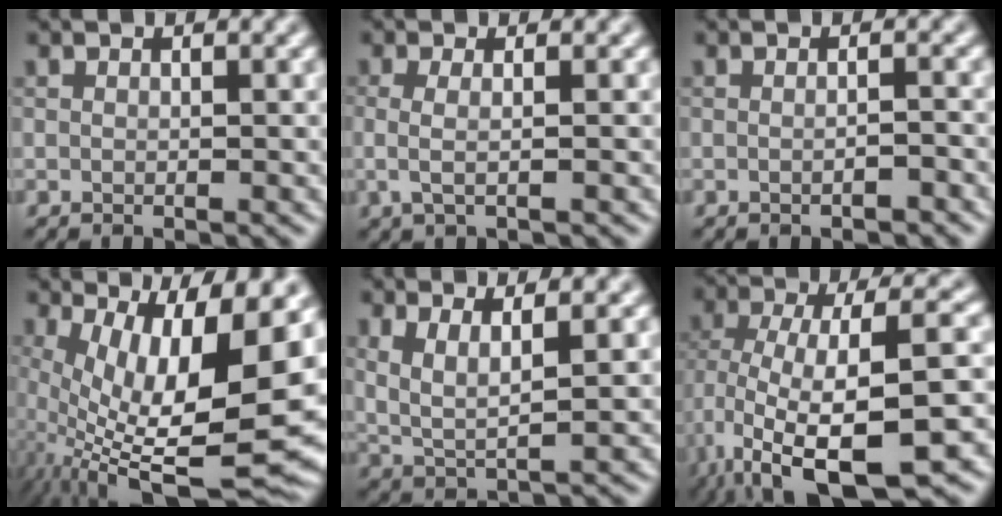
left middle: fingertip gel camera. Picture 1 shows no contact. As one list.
[{"total": 1.9, "force": [-0.1, 0.6, 1.8], "torque": [-0.034, -0.003, -0.006]}, {"total": 1.5, "force": [-0.7, 0.3, 1.3], "torque": [-0.016, 0.001, -0.016]}, {"total": 16.2, "force": [-1.1, 5.5, 15.2], "torque": [-0.256, -0.012, -0.005]}, {"total": 3.5, "force": [1.6, 1.1, 3.0], "torque": [-0.069, -0.011, 0.035]}, {"total": 13.6, "force": [-5.5, 5.3, 11.3], "torque": [-0.204, -0.004, -0.080]}]